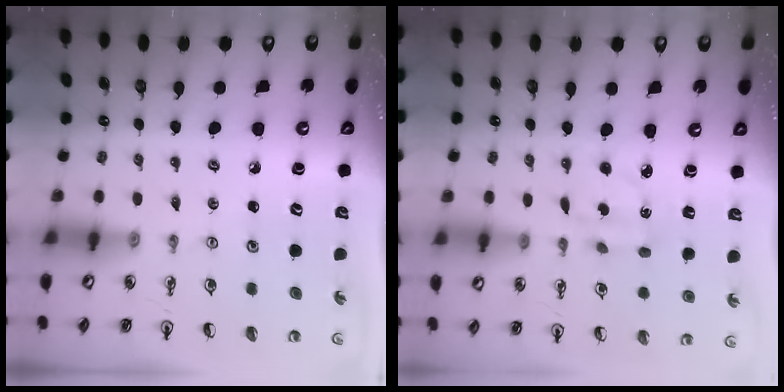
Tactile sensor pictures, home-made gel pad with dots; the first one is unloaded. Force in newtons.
{"total": 2.4, "press": 2.3, "slide": 0.5}